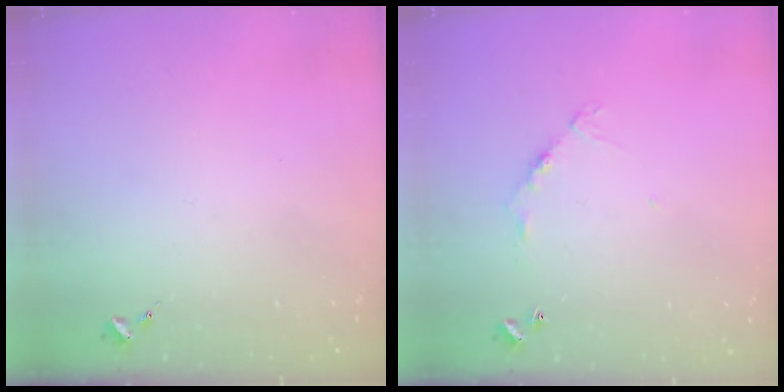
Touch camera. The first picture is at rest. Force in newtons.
{"total": 6.1, "press": 6.1, "slide": 0.5}